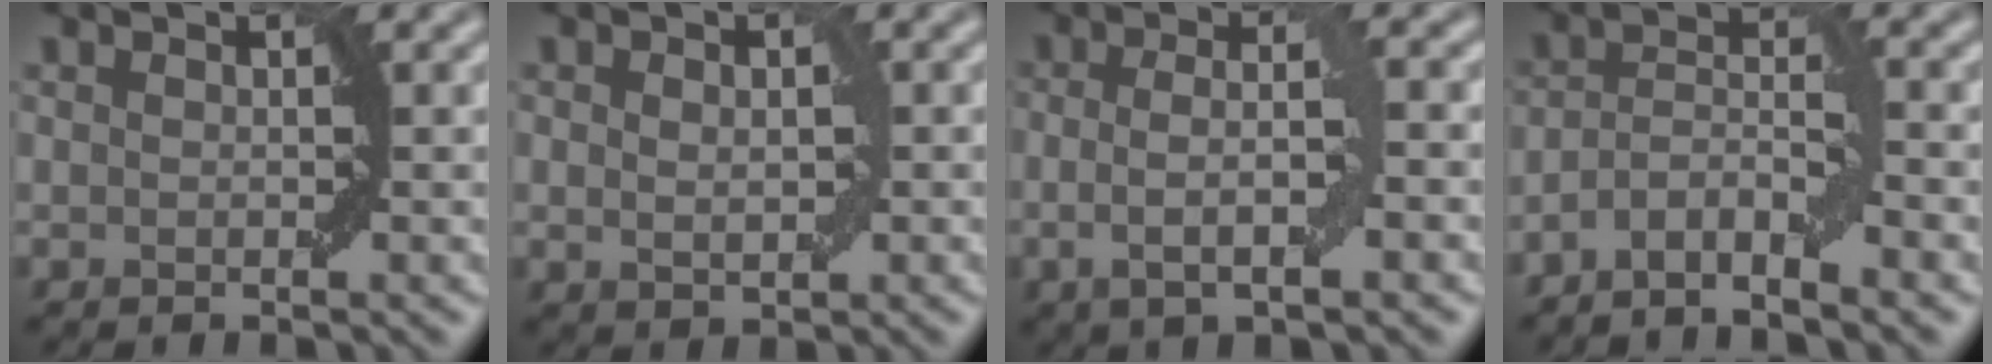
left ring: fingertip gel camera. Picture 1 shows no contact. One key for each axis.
{"total": 1.9, "fx": 0.2, "fy": 1.3, "fz": 1.4, "tx": -0.018, "ty": 0.000, "tz": 0.008}
{"total": 4.1, "fx": -0.6, "fy": 1.0, "fz": 3.9, "tx": -0.074, "ty": -0.002, "tz": -0.013}
{"total": 3.4, "fx": -2.6, "fy": 0.4, "fz": 2.2, "tx": -0.040, "ty": 0.008, "tz": -0.057}